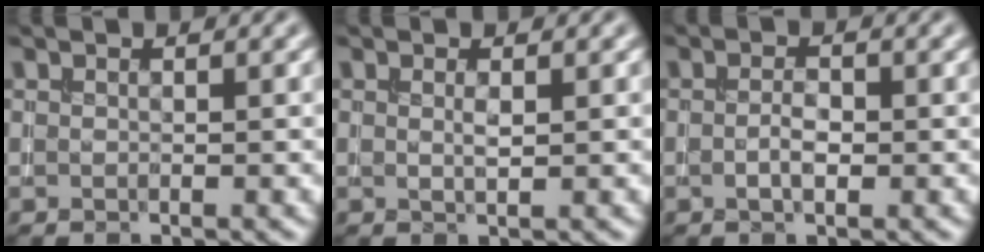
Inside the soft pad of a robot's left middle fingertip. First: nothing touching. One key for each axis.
{"total": 0.9, "fx": 0.2, "fy": 0.2, "fz": 0.8, "tx": -0.016, "ty": -0.001, "tz": 0.003}
{"total": 1.7, "fx": -0.3, "fy": 0.8, "fz": 1.5, "tx": -0.028, "ty": 0.001, "tz": -0.007}